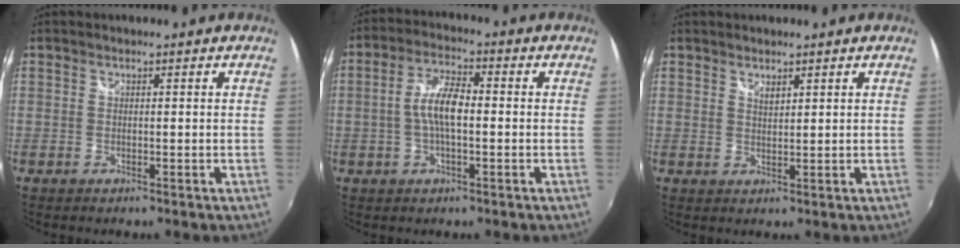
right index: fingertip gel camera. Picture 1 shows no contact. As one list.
[{"total": 6.9, "force": [-0.8, 2.3, 6.5], "torque": [-0.128, 0.012, -0.017]}, {"total": 1.7, "force": [1.3, 0.6, 0.8], "torque": [-0.012, 0.000, 0.023]}]